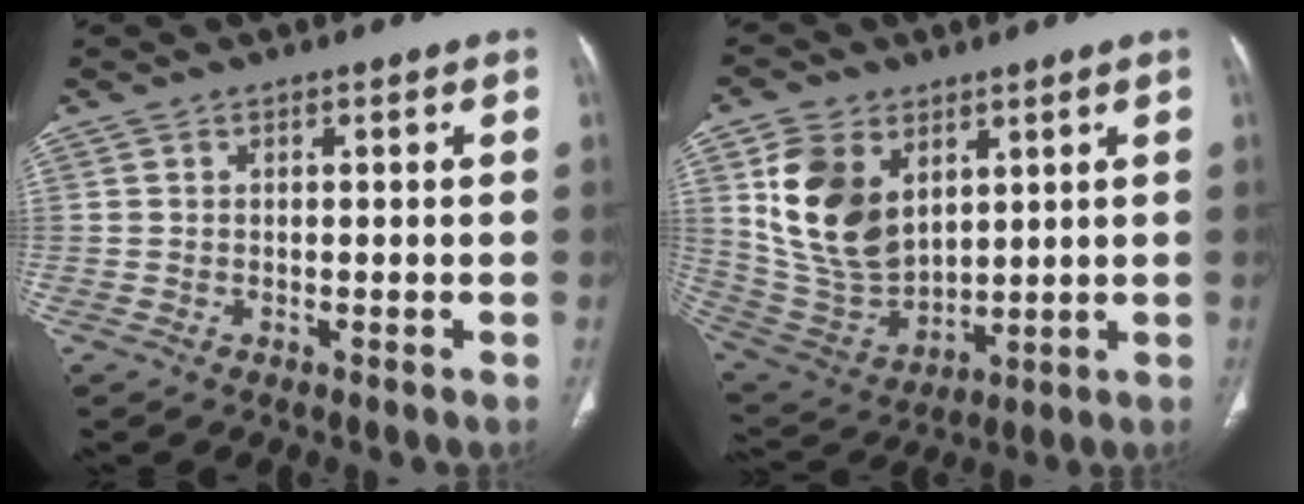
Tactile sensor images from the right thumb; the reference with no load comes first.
{"total": 16.0, "force": [5.8, 10.7, 10.4], "torque": [-0.175, -0.028, 0.135]}